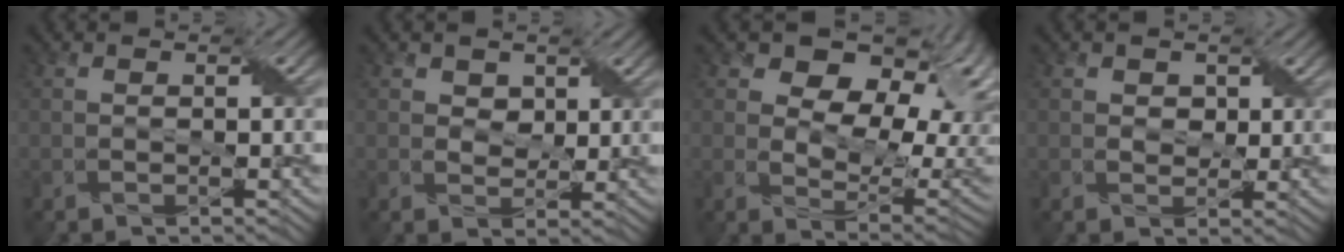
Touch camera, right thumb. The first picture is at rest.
{"total": 3.2, "force": [1.6, 2.3, 1.5], "torque": [-0.038, -0.004, 0.018]}
{"total": 15.8, "force": [6.0, 10.1, 10.6], "torque": [-0.149, 0.022, 0.095]}
{"total": 2.2, "force": [1.0, 1.7, 0.9], "torque": [-0.023, -0.004, 0.012]}